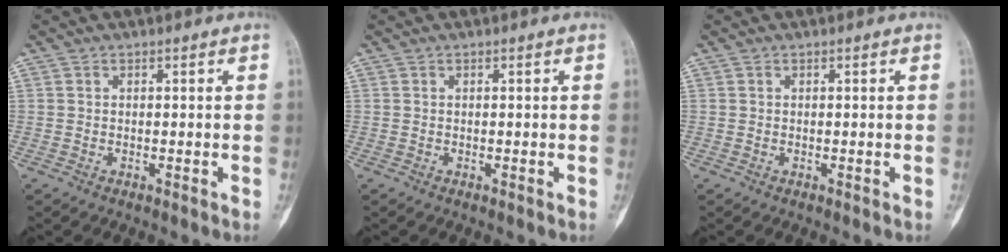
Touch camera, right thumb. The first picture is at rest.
{"total": 0.0}
{"total": 0.0}